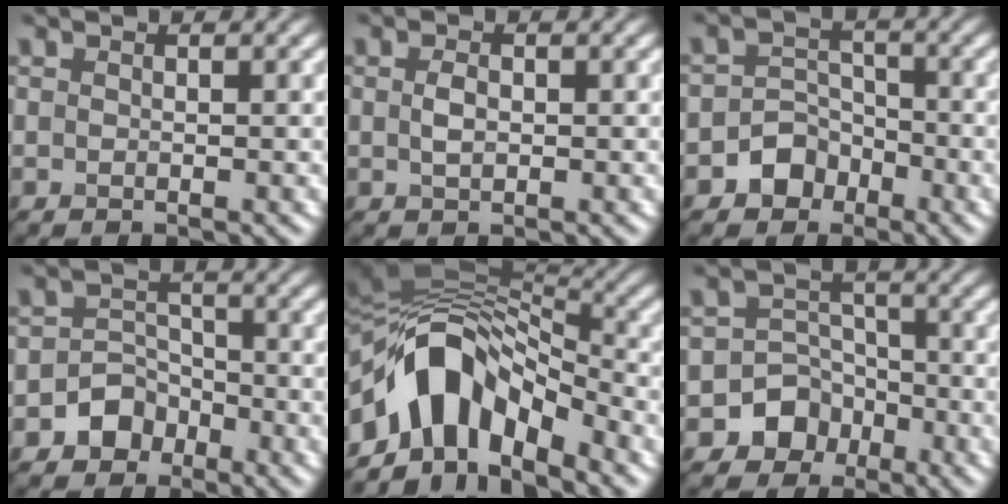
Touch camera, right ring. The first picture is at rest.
{"total": 1.5, "force": [0.1, 0.9, 1.2], "torque": [-0.025, -0.001, 0.002]}
{"total": 3.1, "force": [-1.8, 2.4, 0.8], "torque": [0.004, 0.007, -0.033]}
{"total": 3.2, "force": [-1.9, 2.5, 0.8], "torque": [0.007, 0.008, -0.034]}
{"total": 10.6, "force": [-4.8, 6.2, 7.1], "torque": [-0.112, 0.014, -0.089]}
{"total": 5.9, "force": [-3.3, 4.9, 0.8], "torque": [0.022, -0.003, -0.077]}